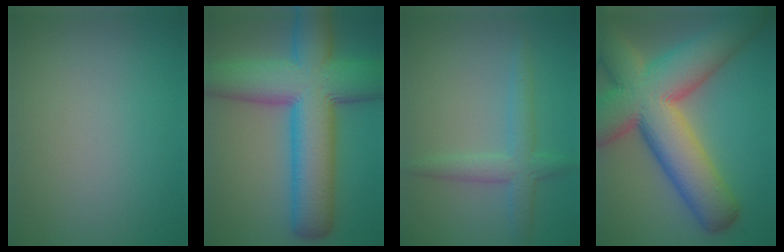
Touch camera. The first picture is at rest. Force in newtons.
{"total": 13.4, "press": 13.4, "slide": 0.3}
{"total": 3.1, "press": 3.0, "slide": 0.1}
{"total": 15.7, "press": 15.7, "slide": 1.1}